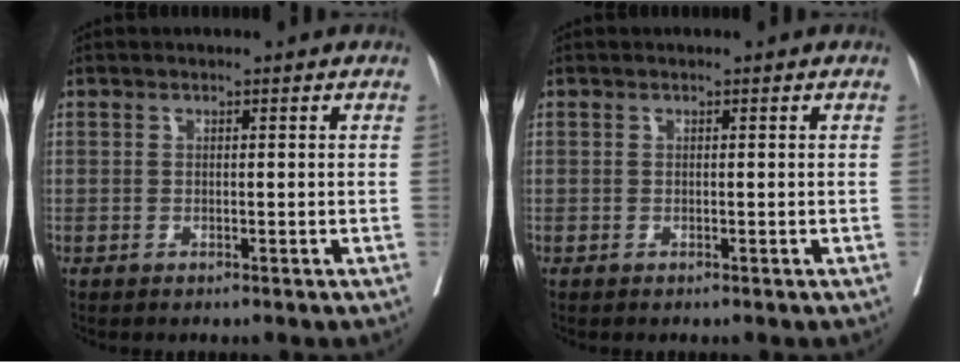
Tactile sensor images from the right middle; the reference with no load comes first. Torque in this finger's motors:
{"motor_torque": [-0.01, 0.08, 0.05, 0.00]}